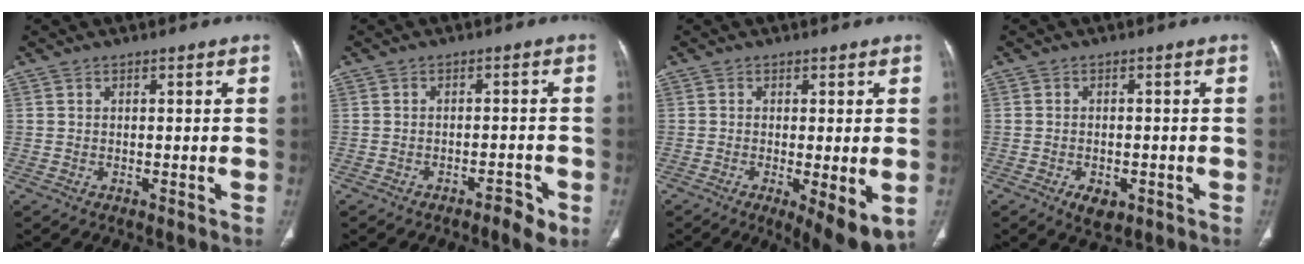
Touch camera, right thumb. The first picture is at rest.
{"total": 3.8, "force": [-2.3, 1.2, 2.8], "torque": [-0.036, 0.012, -0.030]}
{"total": 8.6, "force": [-2.5, 2.1, 8.0], "torque": [-0.119, -0.026, -0.034]}
{"total": 3.5, "force": [-1.7, 2.0, 2.3], "torque": [-0.034, 0.003, -0.019]}